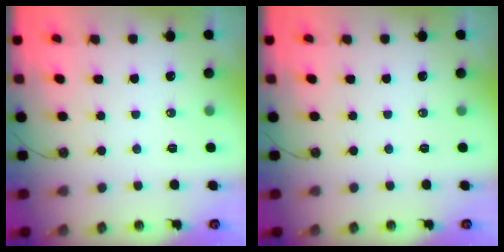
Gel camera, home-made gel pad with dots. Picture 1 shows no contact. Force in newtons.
{"total": 0.0}